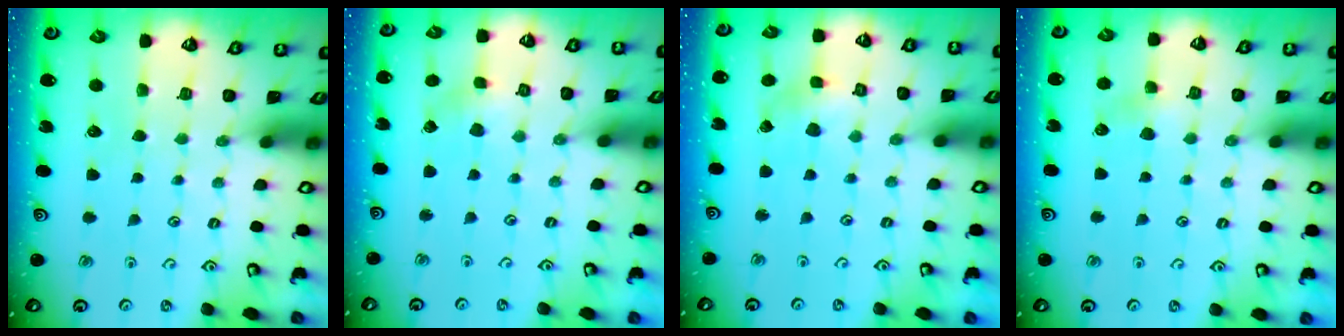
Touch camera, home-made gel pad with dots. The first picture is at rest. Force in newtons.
{"total": 2.4, "press": 2.4, "slide": 0.3}
{"total": 2.9, "press": 2.9, "slide": 0.2}
{"total": 2.4, "press": 2.4, "slide": 0.4}